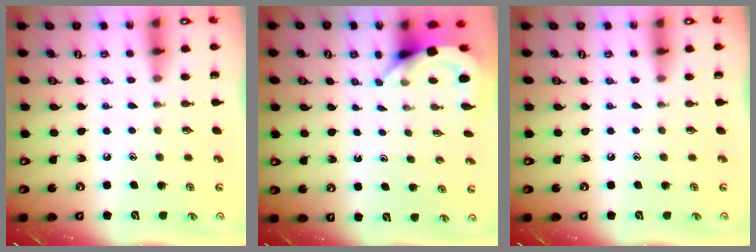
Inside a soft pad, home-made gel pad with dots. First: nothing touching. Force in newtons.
{"total": 3.7, "press": 3.7, "slide": 0.3}
{"total": 0.0}